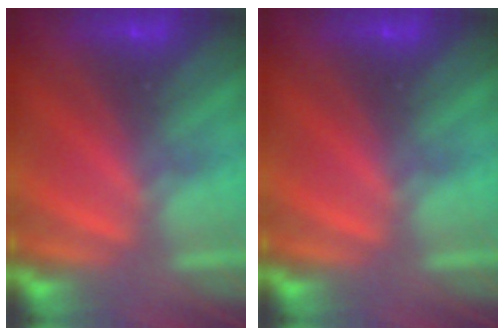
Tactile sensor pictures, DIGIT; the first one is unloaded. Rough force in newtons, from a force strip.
{"total": 0.0}